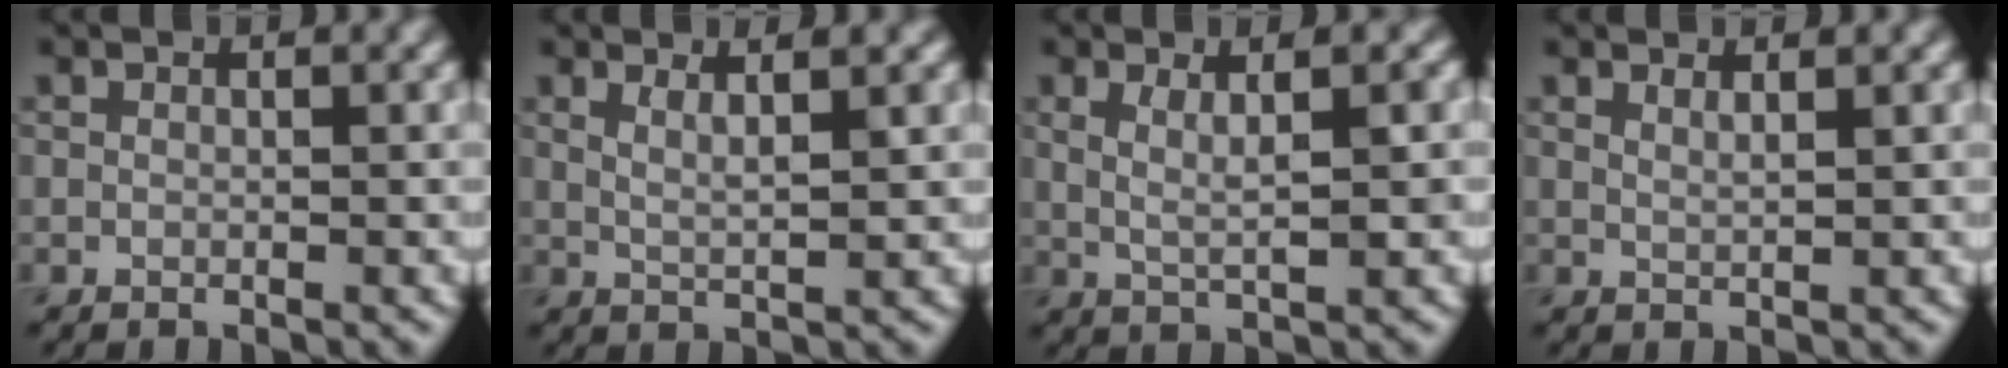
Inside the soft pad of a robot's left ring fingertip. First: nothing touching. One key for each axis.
{"total": 2.6, "fx": 1.4, "fy": 0.7, "fz": 2.0, "tx": -0.021, "ty": -0.001, "tz": 0.021}
{"total": 3.0, "fx": 0.9, "fy": 0.7, "fz": 2.8, "tx": -0.043, "ty": -0.004, "tz": 0.017}
{"total": 1.4, "fx": 0.9, "fy": 0.5, "fz": 0.9, "tx": -0.007, "ty": -0.001, "tz": 0.009}